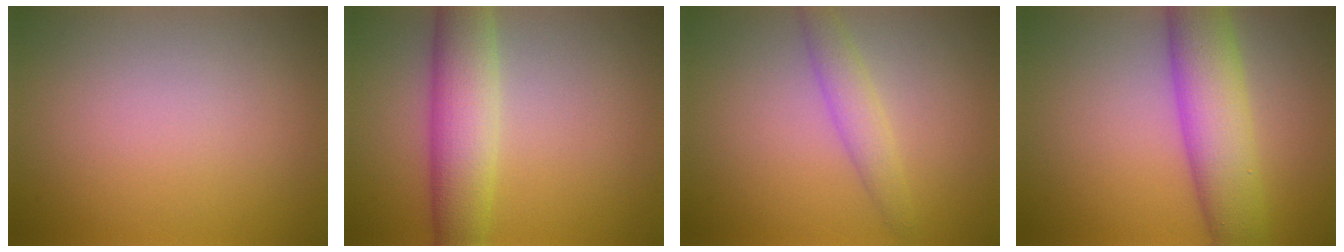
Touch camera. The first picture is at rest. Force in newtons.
{"total": 5.8, "press": 5.8, "slide": 0.2}
{"total": 2.3, "press": 2.3, "slide": 0.1}
{"total": 7.1, "press": 7.1, "slide": 0.2}